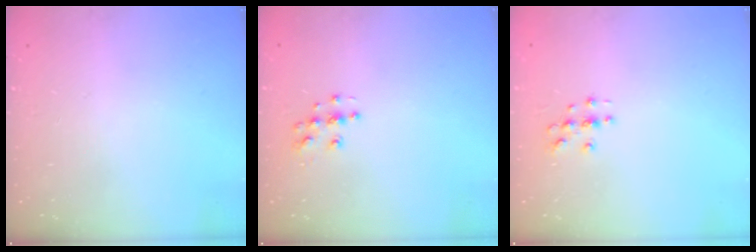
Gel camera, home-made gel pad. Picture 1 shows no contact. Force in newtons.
{"total": 5.9, "press": 5.9, "slide": 0.1}
{"total": 2.8, "press": 2.8, "slide": 0.3}